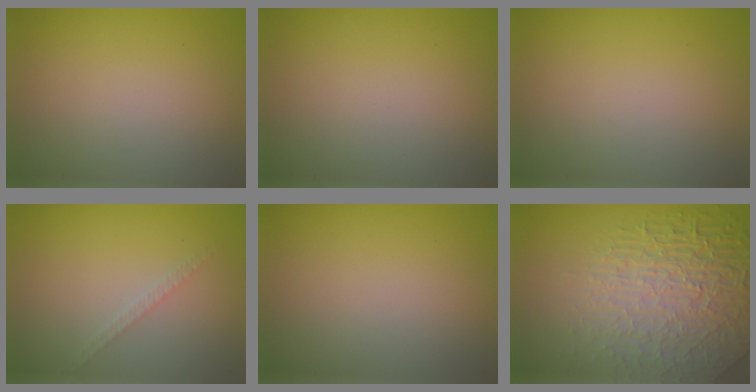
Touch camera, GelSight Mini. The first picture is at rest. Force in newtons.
{"total": 0.0}
{"total": 0.0}
{"total": 1.1, "press": 1.1, "slide": 0.2}
{"total": 0.0}
{"total": 7.3, "press": 5.7, "slide": 4.6}